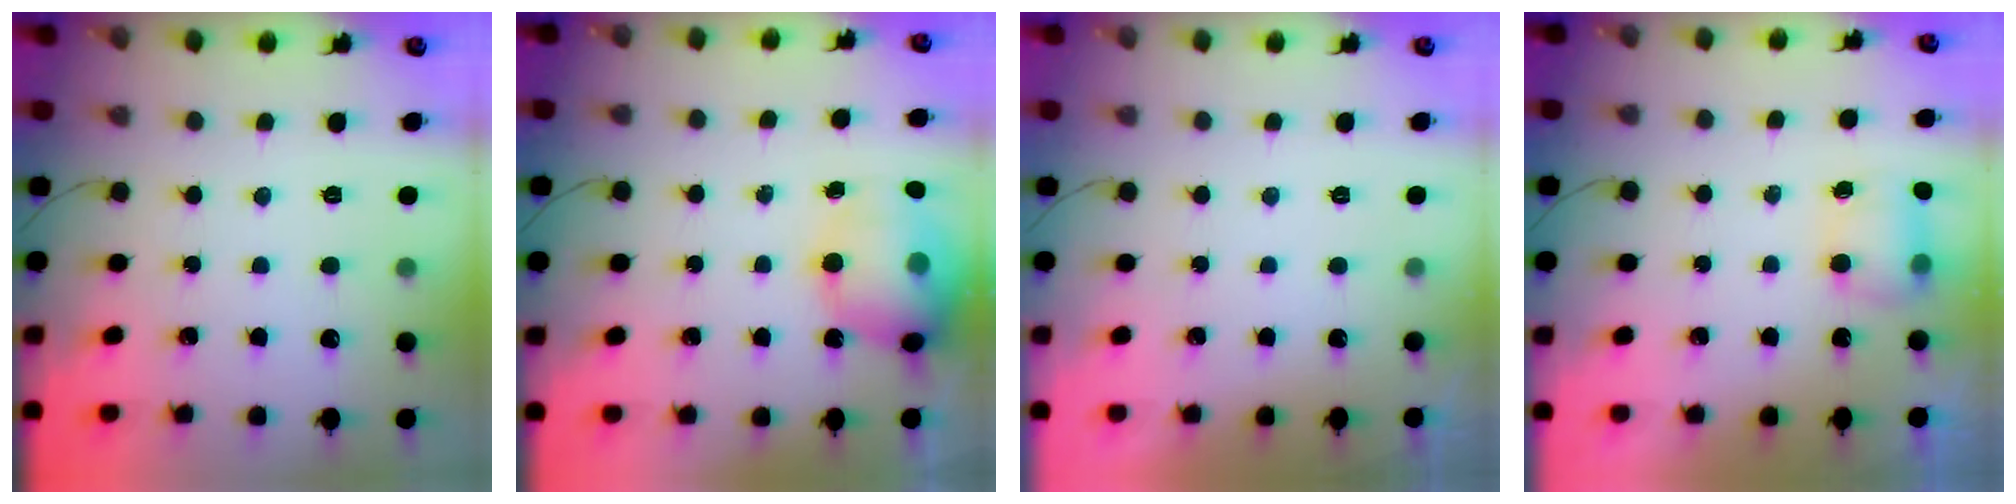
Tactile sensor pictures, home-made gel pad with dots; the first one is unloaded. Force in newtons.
{"total": 17.2, "press": 16.9, "slide": 3.3}
{"total": 0.0}
{"total": 5.3, "press": 5.3, "slide": 0.8}